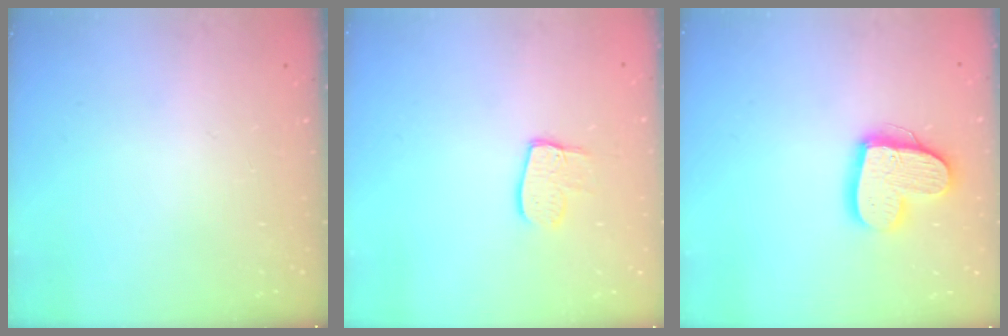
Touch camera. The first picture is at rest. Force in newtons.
{"total": 8.5, "press": 8.5, "slide": 0.7}
{"total": 14.6, "press": 14.6, "slide": 1.3}